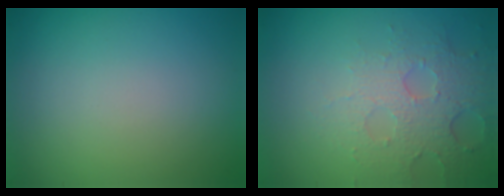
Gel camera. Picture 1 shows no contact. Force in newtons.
{"total": 4.8, "press": 3.4, "slide": 3.4}